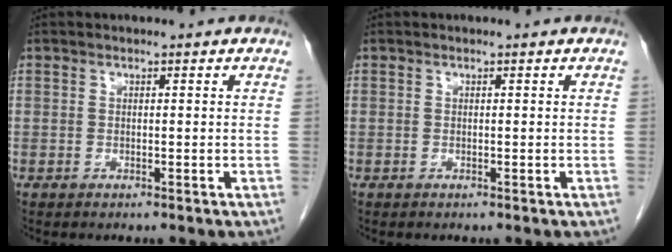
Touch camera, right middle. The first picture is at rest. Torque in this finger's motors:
{"motor_torque": [-0.01, -0.01, 0.00, 0.00]}